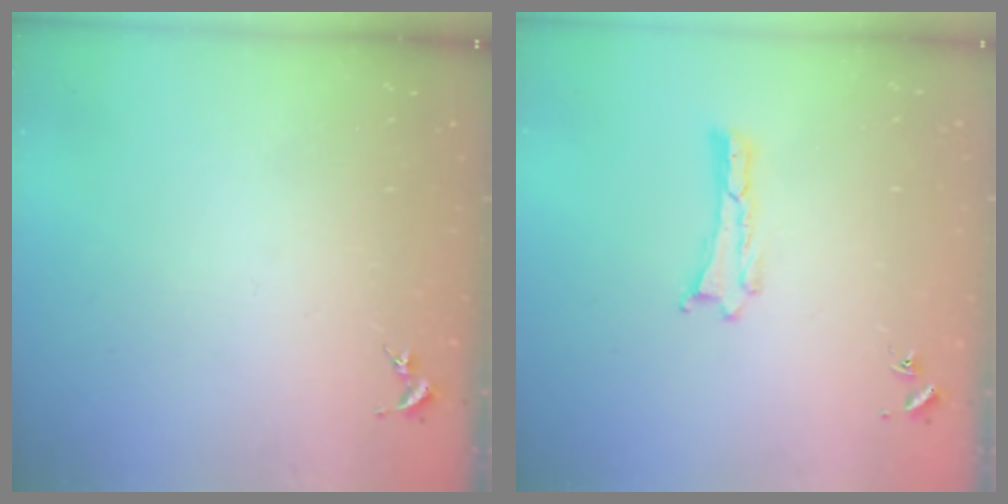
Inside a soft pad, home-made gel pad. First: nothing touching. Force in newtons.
{"total": 0.0}